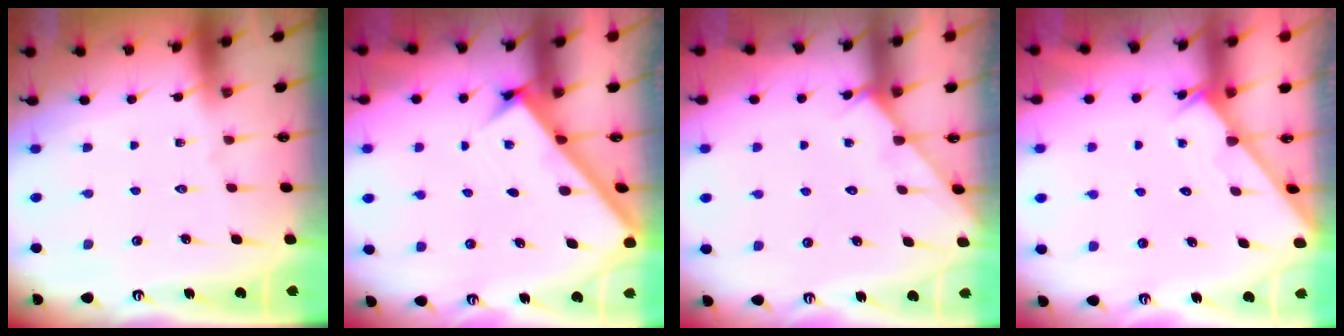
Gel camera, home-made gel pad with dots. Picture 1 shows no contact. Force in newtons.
{"total": 2.4, "press": 2.4, "slide": 0.3}
{"total": 2.7, "press": 2.7, "slide": 0.3}
{"total": 2.9, "press": 2.9, "slide": 0.3}